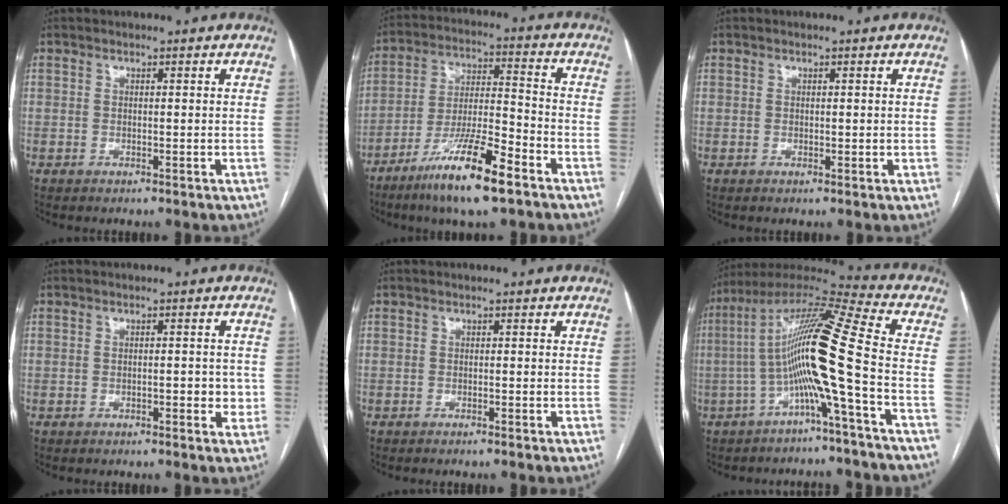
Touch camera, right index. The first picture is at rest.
{"total": 14.0, "force": [-8.7, 1.4, 10.8], "torque": [-0.206, -0.024, -0.157]}
{"total": 0.9, "force": [0.3, 0.5, 0.7], "torque": [-0.009, -0.003, 0.006]}
{"total": 3.0, "force": [-0.4, 1.4, 2.6], "torque": [-0.032, 0.002, -0.004]}
{"total": 0.9, "force": [-0.8, -0.3, 0.4], "torque": [-0.005, 0.003, -0.013]}
{"total": 14.5, "force": [-3.1, -1.4, 14.0], "torque": [-0.257, 0.022, -0.071]}